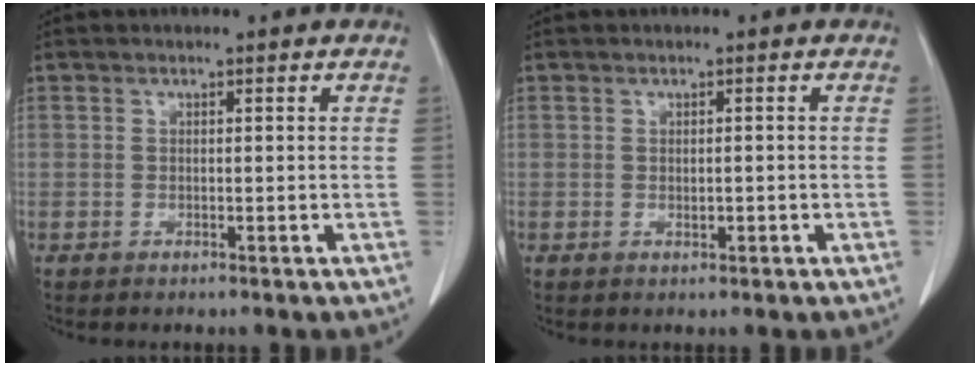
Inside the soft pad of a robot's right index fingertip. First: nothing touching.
{"total": 1.1, "force": [-0.2, 0.4, 1.0], "torque": [-0.016, -0.001, -0.001]}